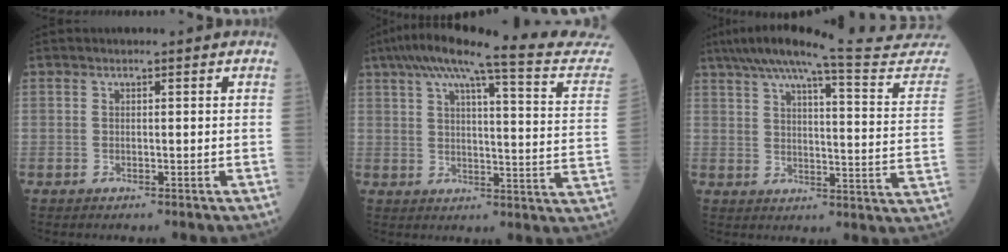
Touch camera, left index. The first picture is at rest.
{"total": 22.9, "force": [20.1, 0.1, 11.0], "torque": [-0.156, -0.043, 0.239]}
{"total": 24.1, "force": [22.5, -0.2, 8.6], "torque": [-0.125, -0.079, 0.275]}